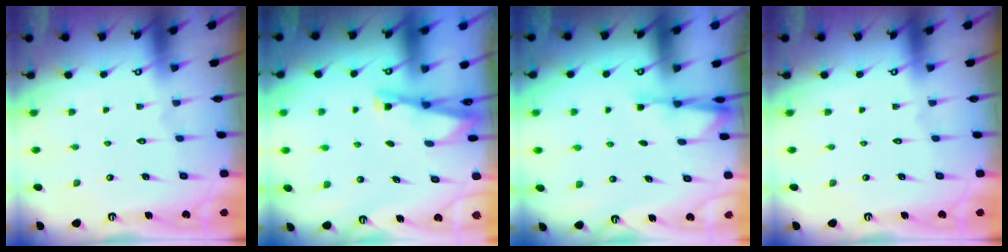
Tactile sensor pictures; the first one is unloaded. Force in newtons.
{"total": 2.7, "press": 2.7, "slide": 0.3}
{"total": 1.9, "press": 1.9, "slide": 0.3}
{"total": 0.0}